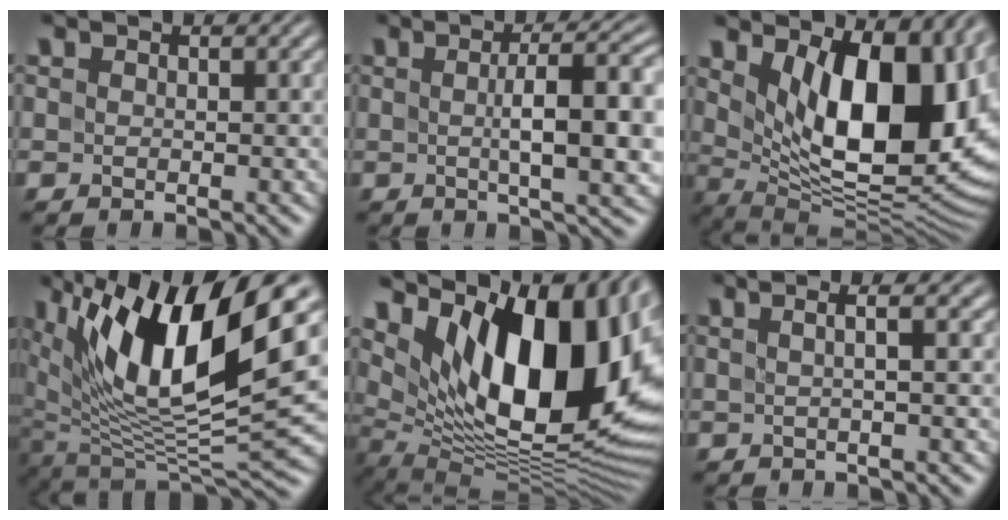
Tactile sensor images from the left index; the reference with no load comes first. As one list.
[{"total": 8.7, "force": [0.1, 2.3, 8.3], "torque": [-0.118, 0.003, 0.003]}, {"total": 14.6, "force": [3.4, 7.6, 12.0], "torque": [-0.149, -0.014, 0.060]}, {"total": 14.6, "force": [5.3, 5.1, 12.6], "torque": [-0.240, -0.008, 0.090]}, {"total": 17.5, "force": [5.7, 8.8, 13.9], "torque": [-0.207, 0.005, 0.097]}, {"total": 2.9, "force": [0.6, 1.0, 2.7], "torque": [-0.025, 0.008, -0.019]}]